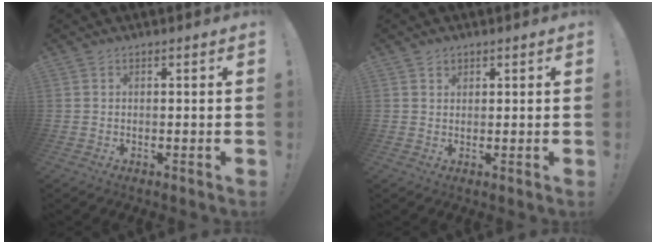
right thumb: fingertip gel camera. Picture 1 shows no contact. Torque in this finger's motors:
{"motor_torque": [0.19, 0.28, 0.02, -0.05, 0.00]}